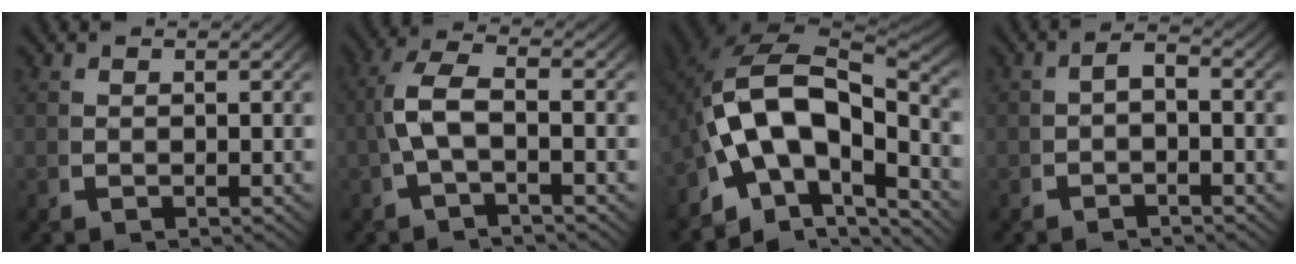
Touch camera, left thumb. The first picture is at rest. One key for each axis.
{"total": 4.7, "fx": -0.5, "fy": 2.1, "fz": 4.2, "tx": -0.102, "ty": -0.005, "tz": -0.008}
{"total": 16.6, "fx": -2.5, "fy": 11.1, "fz": 12.1, "tx": -0.253, "ty": -0.045, "tz": -0.025}
{"total": 1.7, "fx": -0.9, "fy": 0.9, "fz": 1.1, "tx": -0.020, "ty": -0.004, "tz": -0.014}